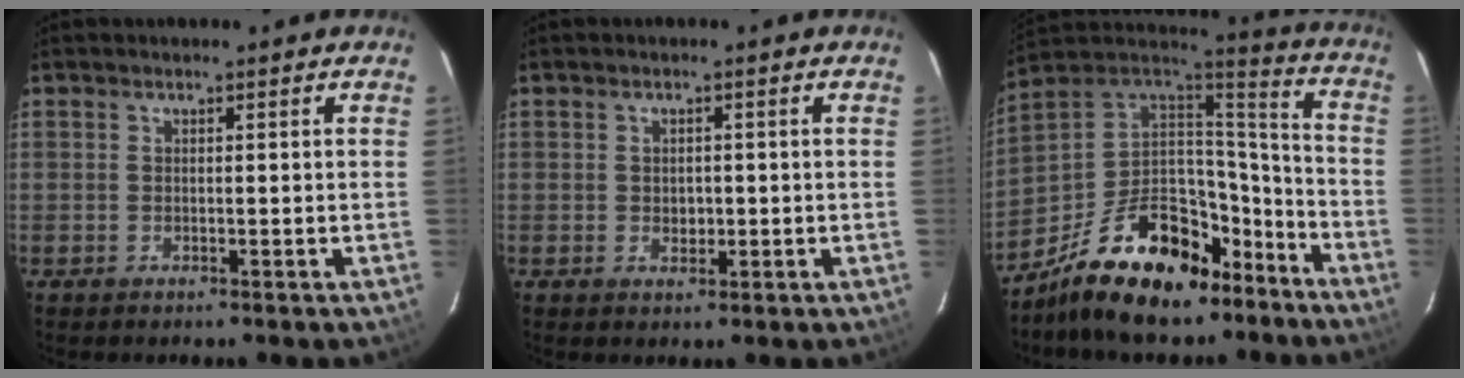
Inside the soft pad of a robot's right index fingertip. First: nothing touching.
{"total": 2.0, "force": [-0.1, 1.6, 1.1], "torque": [-0.017, 0.002, -0.001]}
{"total": 23.2, "force": [-15.0, 11.5, 13.5], "torque": [-0.254, 0.033, -0.226]}